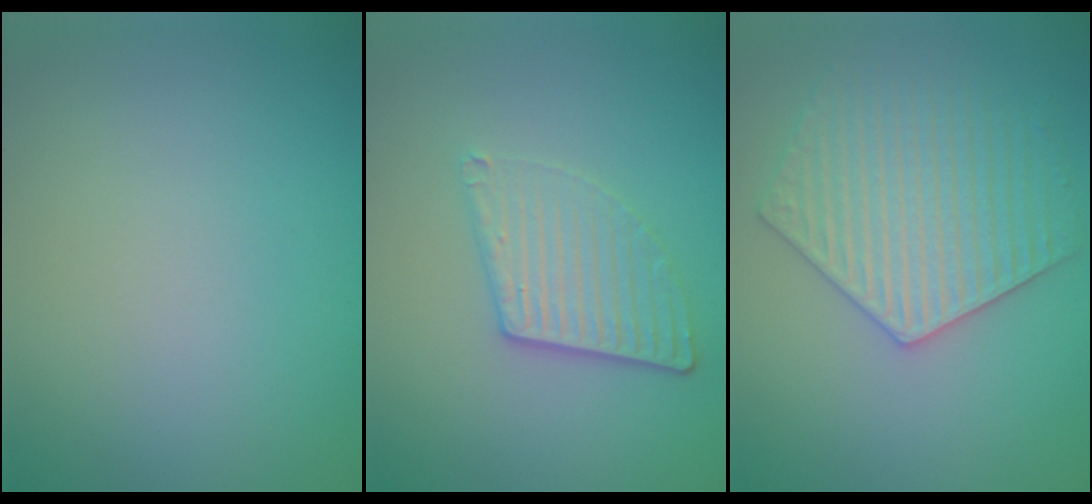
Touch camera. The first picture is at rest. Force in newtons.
{"total": 3.6, "press": 2.9, "slide": 2.1}
{"total": 4.7, "press": 4.5, "slide": 1.3}